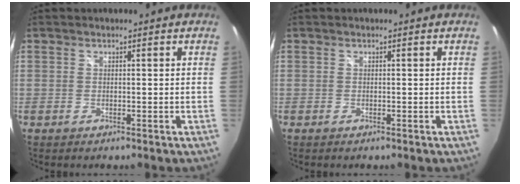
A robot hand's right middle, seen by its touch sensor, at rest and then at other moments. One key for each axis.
{"total": 0.0}